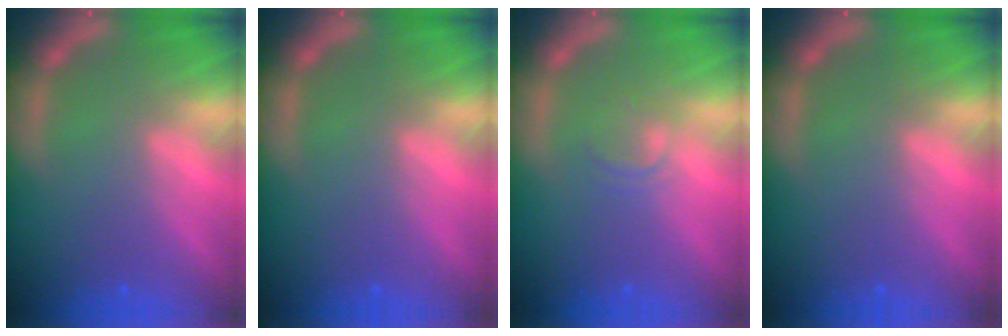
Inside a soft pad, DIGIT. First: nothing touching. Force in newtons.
{"total": 0.0}
{"total": 1.4}
{"total": 0.0}